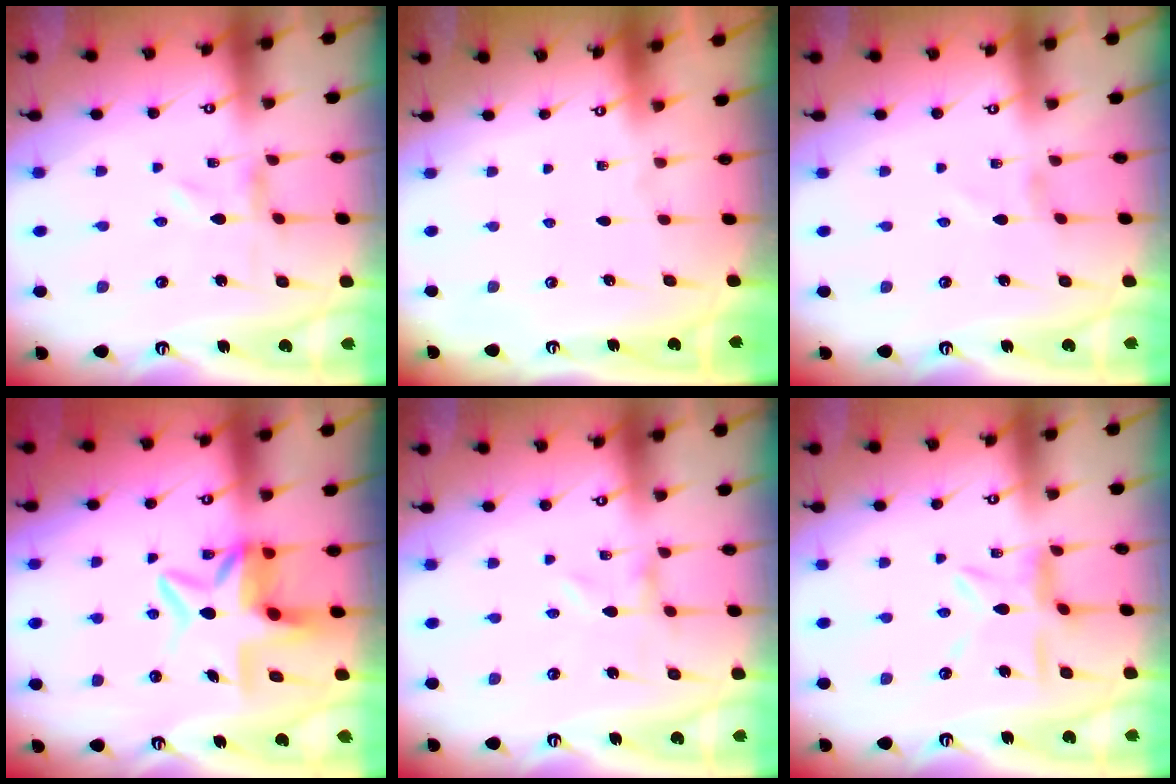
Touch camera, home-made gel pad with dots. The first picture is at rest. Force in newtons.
{"total": 0.0}
{"total": 1.0, "press": 1.0, "slide": 0.1}
{"total": 10.0, "press": 10.0, "slide": 0.9}
{"total": 0.0}
{"total": 8.9, "press": 8.8, "slide": 0.8}